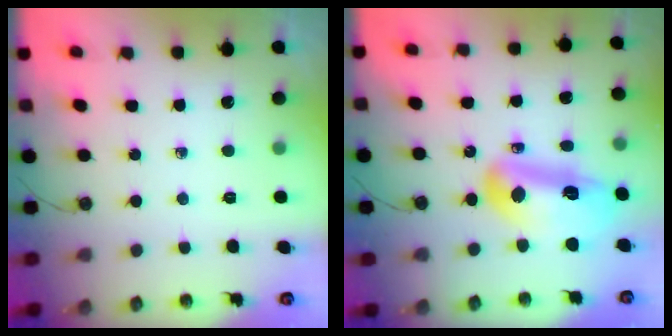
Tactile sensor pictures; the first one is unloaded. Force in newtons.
{"total": 14.9, "press": 14.8, "slide": 1.7}